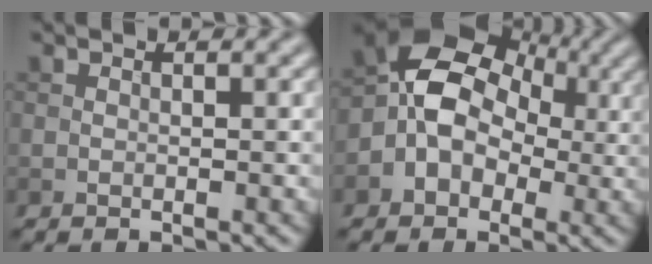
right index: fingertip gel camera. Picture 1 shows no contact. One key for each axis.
{"total": 8.1, "fx": -0.2, "fy": 6.4, "fz": 4.9, "tx": -0.062, "ty": 0.016, "tz": -0.033}